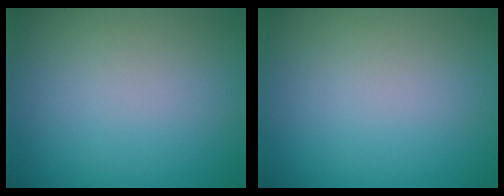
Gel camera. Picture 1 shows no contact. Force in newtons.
{"total": 0.0}